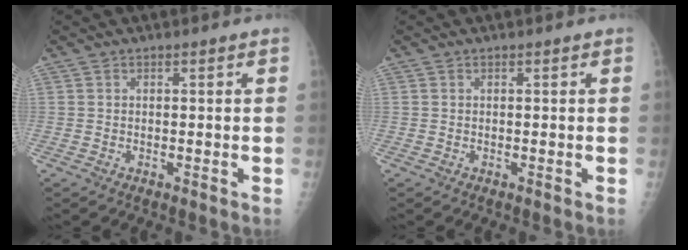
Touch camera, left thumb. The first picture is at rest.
{"total": 0.0}